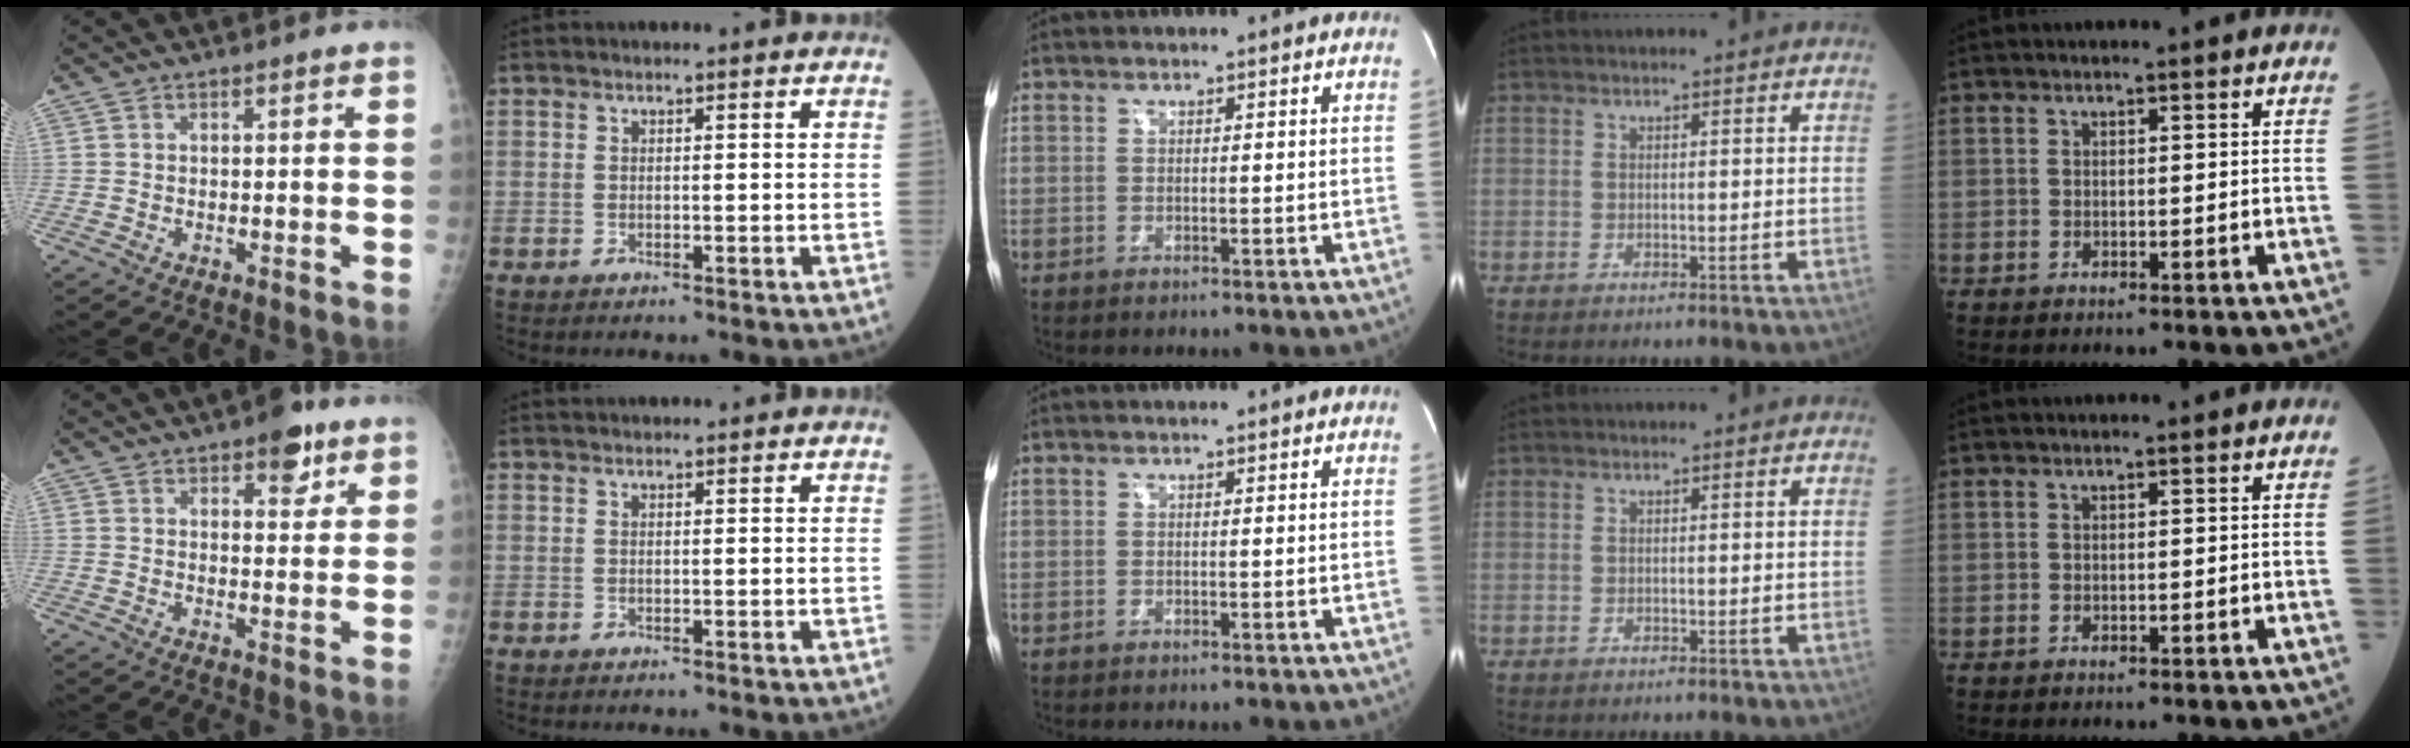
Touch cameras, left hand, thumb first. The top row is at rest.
{"thumb": {"total": 6.3, "force": [3.7, 3.0, 4.1], "torque": [-0.028, -0.016, 0.045]}, "index": {"total": 1.9, "force": [1.9, 0.2, 0.4], "torque": [-0.005, 0.021, 0.028]}}